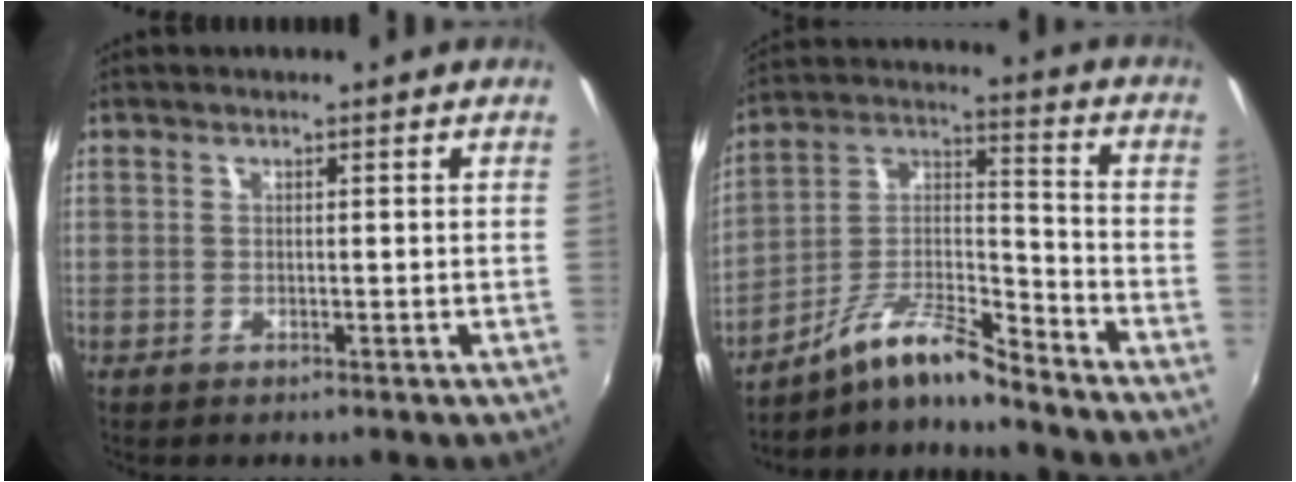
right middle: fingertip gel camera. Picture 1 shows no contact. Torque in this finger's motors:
{"motor_torque": [0.60, -1.05, -0.07, -0.03]}